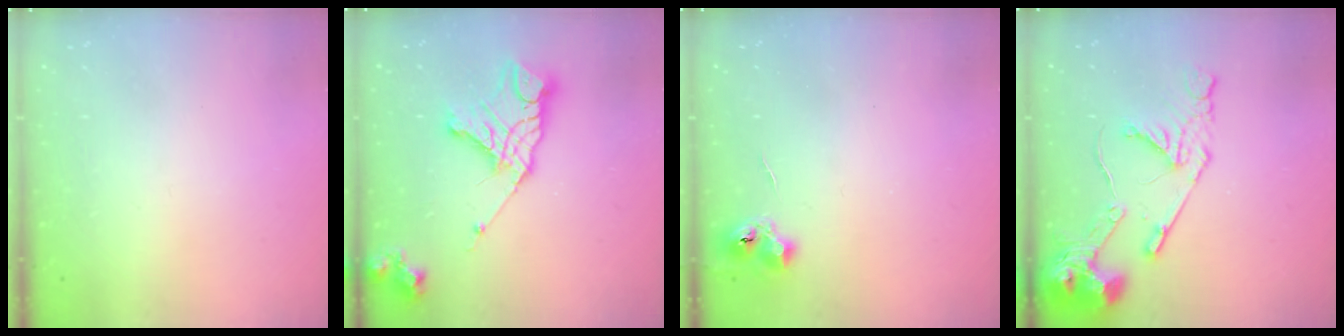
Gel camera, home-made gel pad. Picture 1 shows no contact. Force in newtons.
{"total": 16.2, "press": 16.1, "slide": 1.4}
{"total": 5.8, "press": 5.7, "slide": 0.6}
{"total": 16.5, "press": 16.4, "slide": 1.9}